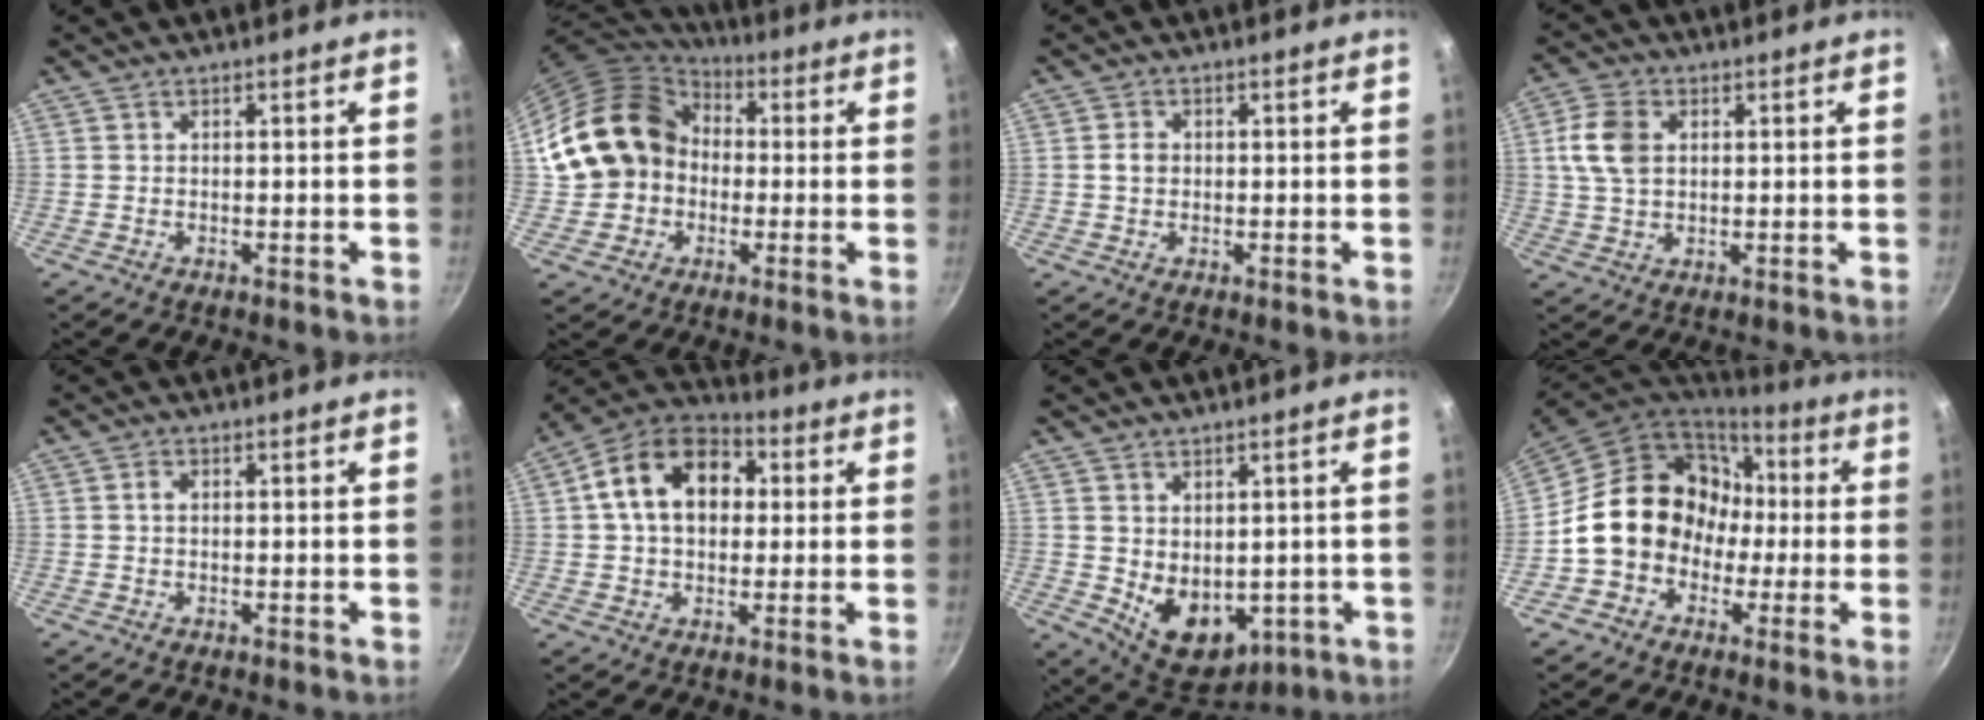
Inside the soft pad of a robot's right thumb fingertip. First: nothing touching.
{"total": 16.9, "force": [0.8, 14.2, 9.1], "torque": [-0.144, 0.044, 0.012]}
{"total": 2.3, "force": [0.1, 1.9, 1.4], "torque": [-0.017, 0.006, -0.001]}
{"total": 7.8, "force": [1.6, 5.4, 5.4], "torque": [-0.093, 0.006, 0.028]}
{"total": 1.2, "force": [0.1, 0.8, 0.8], "torque": [-0.013, 0.005, 0.002]}
{"total": 15.7, "force": [2.8, 11.2, 10.6], "torque": [-0.144, 0.028, 0.029]}
{"total": 11.0, "force": [-0.4, 7.8, 7.7], "torque": [-0.087, -0.023, 0.021]}
{"total": 16.6, "force": [-0.7, 14.4, 8.2], "torque": [-0.089, 0.058, -0.009]}